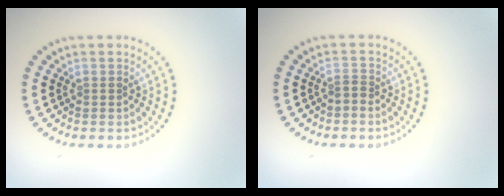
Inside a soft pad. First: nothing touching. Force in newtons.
{"total": 0.6, "press": 0.4, "slide": 0.5}